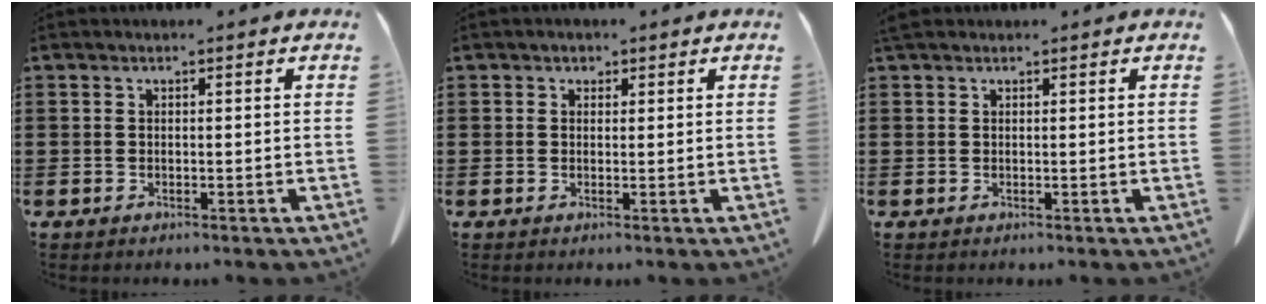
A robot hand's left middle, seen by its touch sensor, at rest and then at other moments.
{"total": 0.9, "force": [0.6, 0.7, 0.0], "torque": [-0.003, 0.005, 0.011]}
{"total": 0.9, "force": [0.8, 0.3, 0.3], "torque": [-0.010, 0.001, 0.016]}